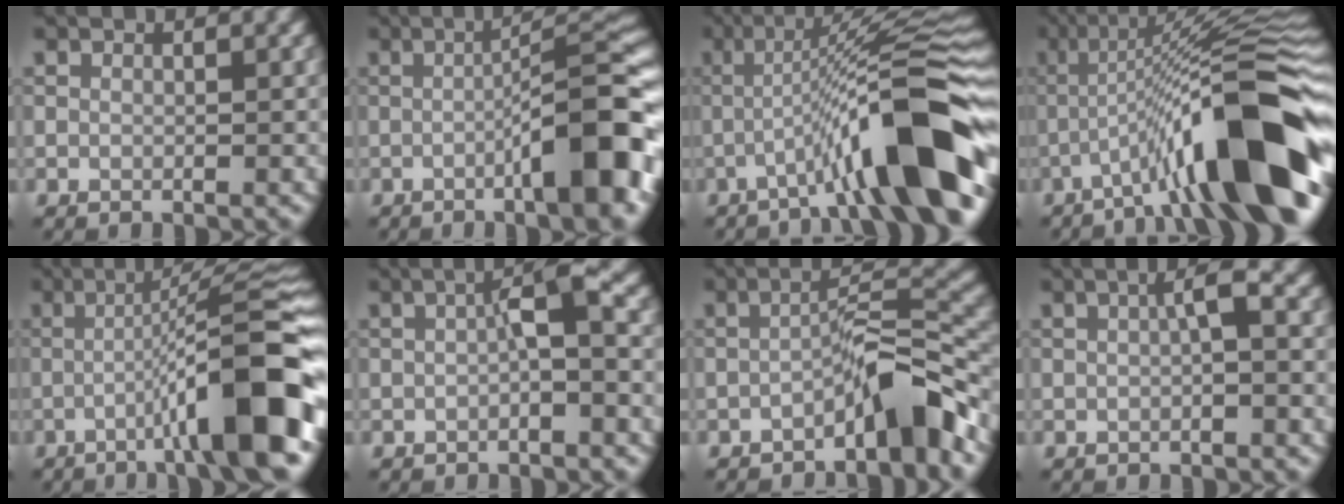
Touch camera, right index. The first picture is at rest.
{"total": 10.8, "force": [-2.8, 2.1, 10.2], "torque": [-0.123, 0.013, -0.046]}
{"total": 11.5, "force": [-4.0, 1.7, 10.7], "torque": [-0.141, 0.026, -0.071]}
{"total": 14.6, "force": [-5.2, 2.5, 13.5], "torque": [-0.204, 0.017, -0.081]}
{"total": 12.0, "force": [-3.5, 1.5, 11.4], "torque": [-0.142, 0.026, -0.056]}
{"total": 2.6, "force": [-0.2, 0.3, 2.6], "torque": [-0.045, 0.012, -0.004]}
{"total": 5.3, "force": [-3.1, 0.8, 4.2], "torque": [-0.063, 0.023, -0.059]}
{"total": 2.0, "force": [0.3, 0.2, 2.0], "torque": [-0.035, 0.009, 0.004]}